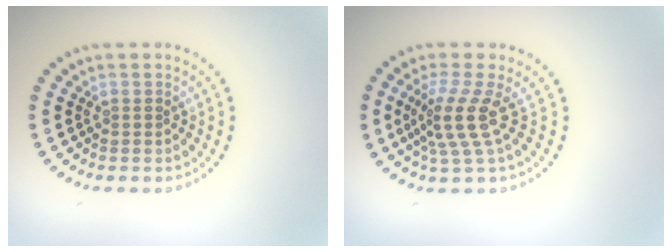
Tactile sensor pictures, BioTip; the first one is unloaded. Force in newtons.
{"total": 3.5, "press": 2.5, "slide": 2.4}